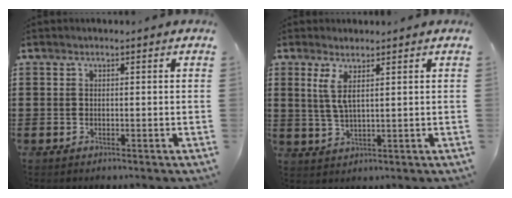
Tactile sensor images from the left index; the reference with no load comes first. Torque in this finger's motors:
{"motor_torque": [0.91, -0.83, 0.40, 0.14]}